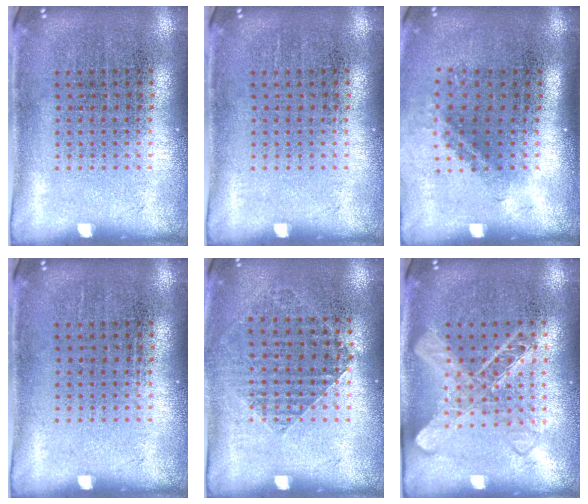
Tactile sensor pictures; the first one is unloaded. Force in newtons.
{"total": 0.0}
{"total": 1.4, "press": 1.0, "slide": 1.1}
{"total": 0.0}
{"total": 0.9, "press": 0.9, "slide": 0.1}
{"total": 1.6, "press": 1.6, "slide": 0.4}